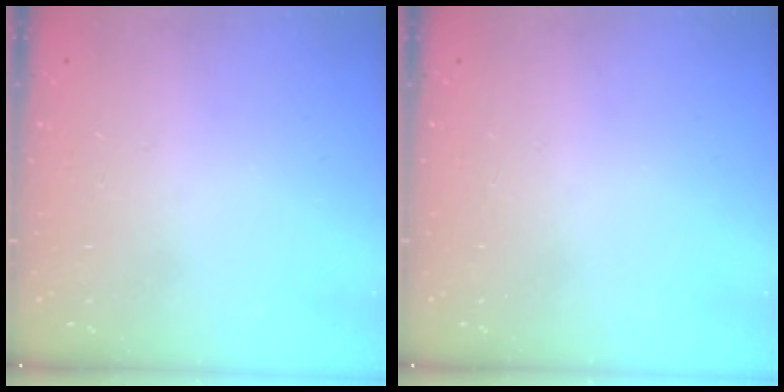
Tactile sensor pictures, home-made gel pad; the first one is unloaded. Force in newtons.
{"total": 0.0}